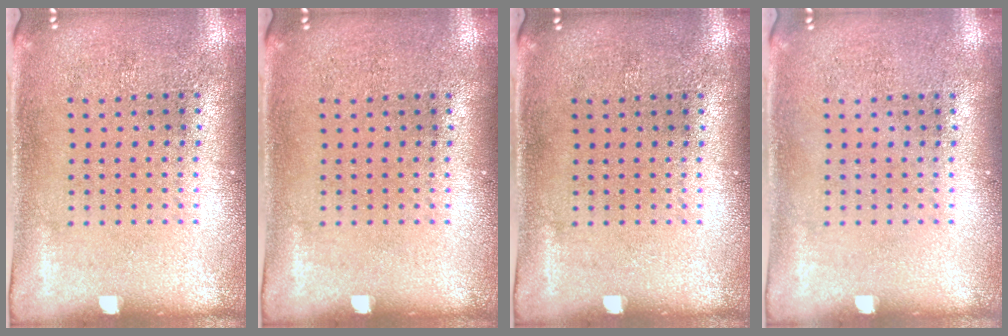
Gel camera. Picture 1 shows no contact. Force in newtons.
{"total": 0.0}
{"total": 0.0}
{"total": 0.0}